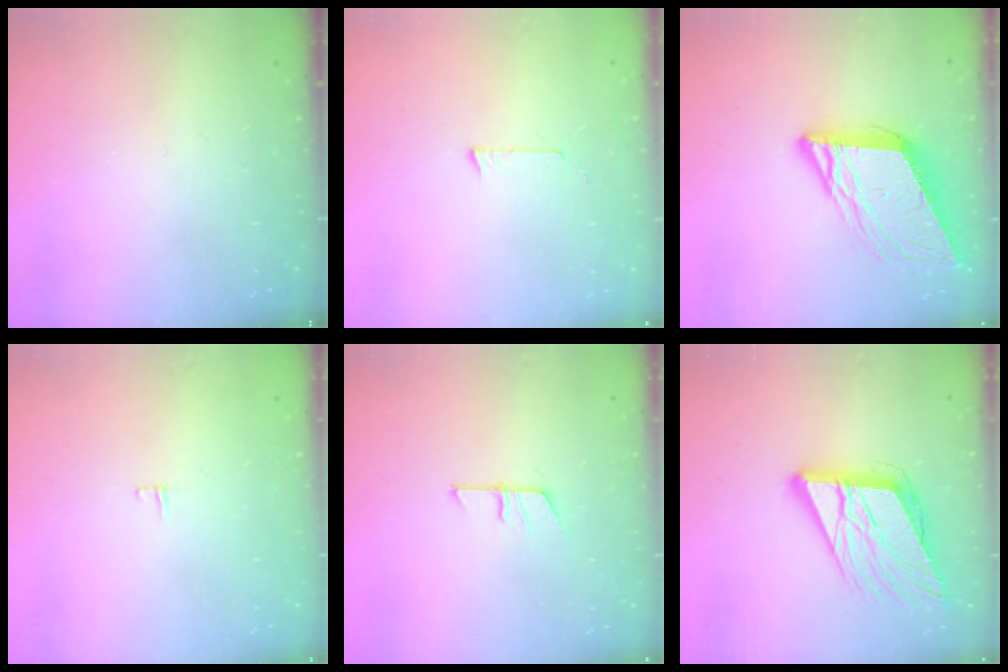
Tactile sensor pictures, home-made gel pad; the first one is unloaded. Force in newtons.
{"total": 3.2, "press": 3.2, "slide": 0.2}
{"total": 11.6, "press": 11.2, "slide": 2.9}
{"total": 3.3, "press": 3.3, "slide": 0.2}
{"total": 7.8, "press": 7.8, "slide": 0.4}
{"total": 15.3, "press": 14.7, "slide": 4.1}